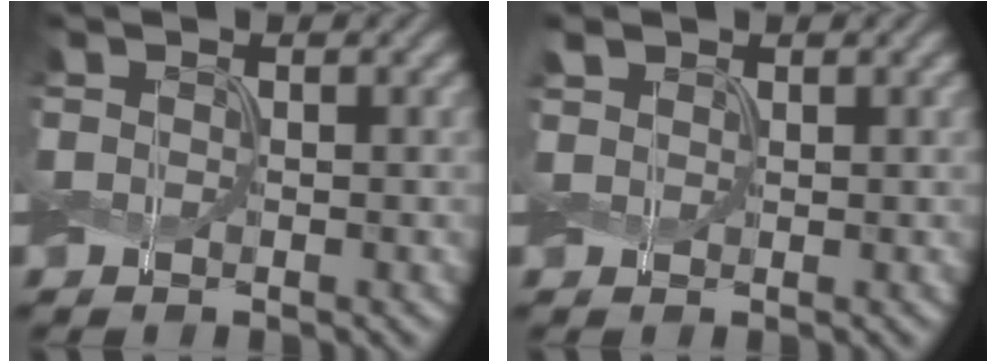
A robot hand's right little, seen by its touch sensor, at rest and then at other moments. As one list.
[{"total": 1.4, "force": [0.9, 0.9, 0.6], "torque": [-0.017, 0.006, 0.018]}]